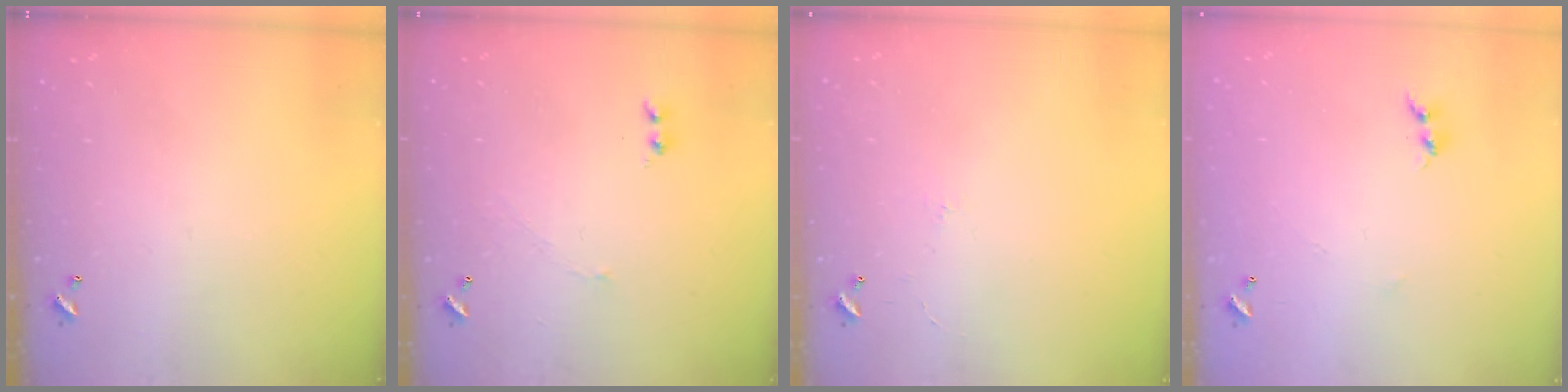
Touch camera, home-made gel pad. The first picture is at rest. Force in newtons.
{"total": 2.6, "press": 2.6, "slide": 0.6}
{"total": 1.8, "press": 1.7, "slide": 0.4}
{"total": 6.7, "press": 6.7, "slide": 0.5}